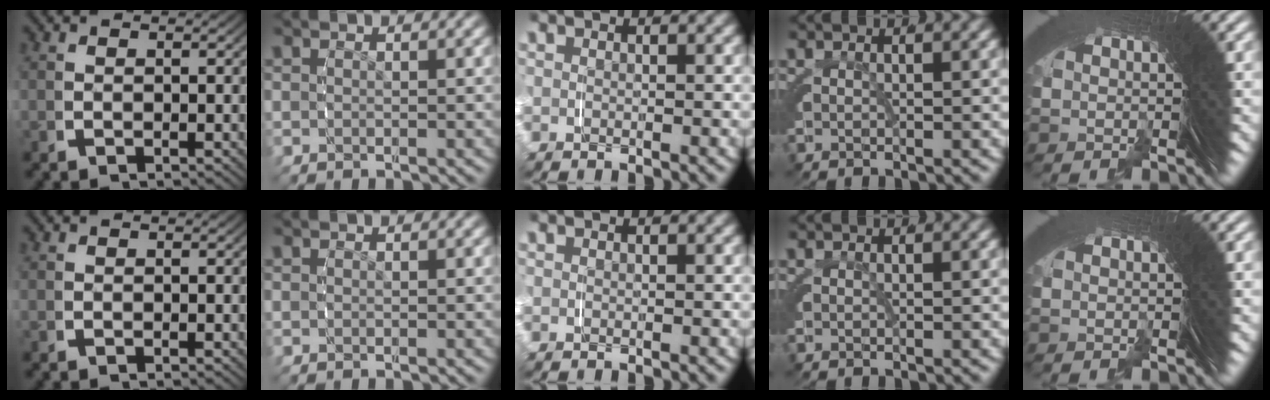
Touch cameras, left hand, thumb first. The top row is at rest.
{}